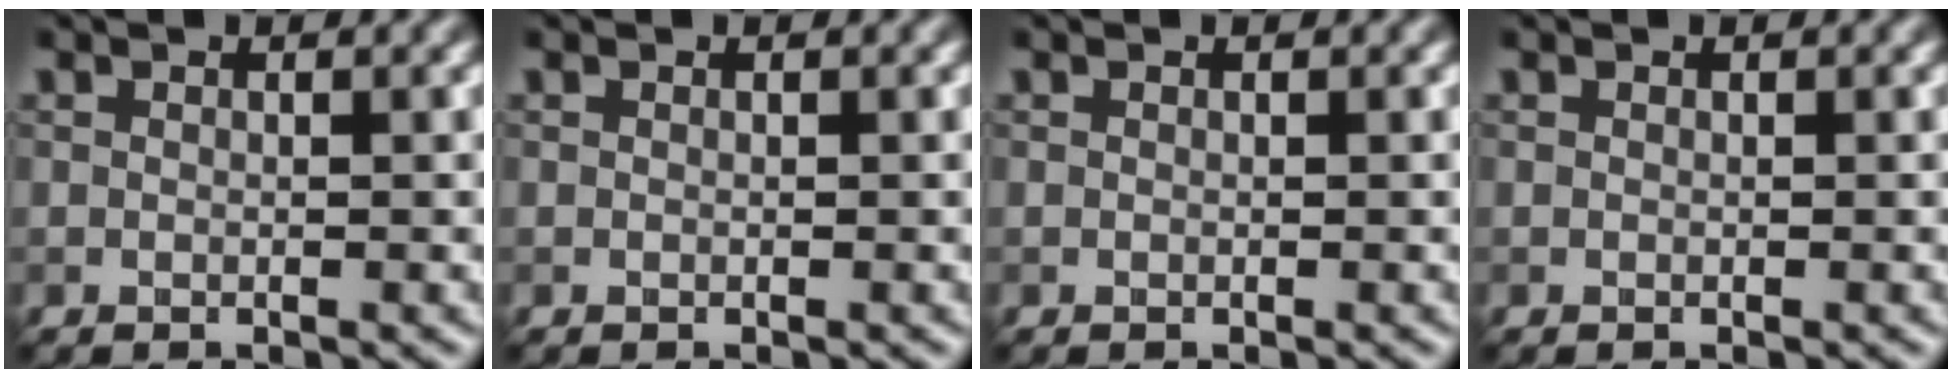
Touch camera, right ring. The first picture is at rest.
{"total": 0.0}
{"total": 0.0}
{"total": 0.0}